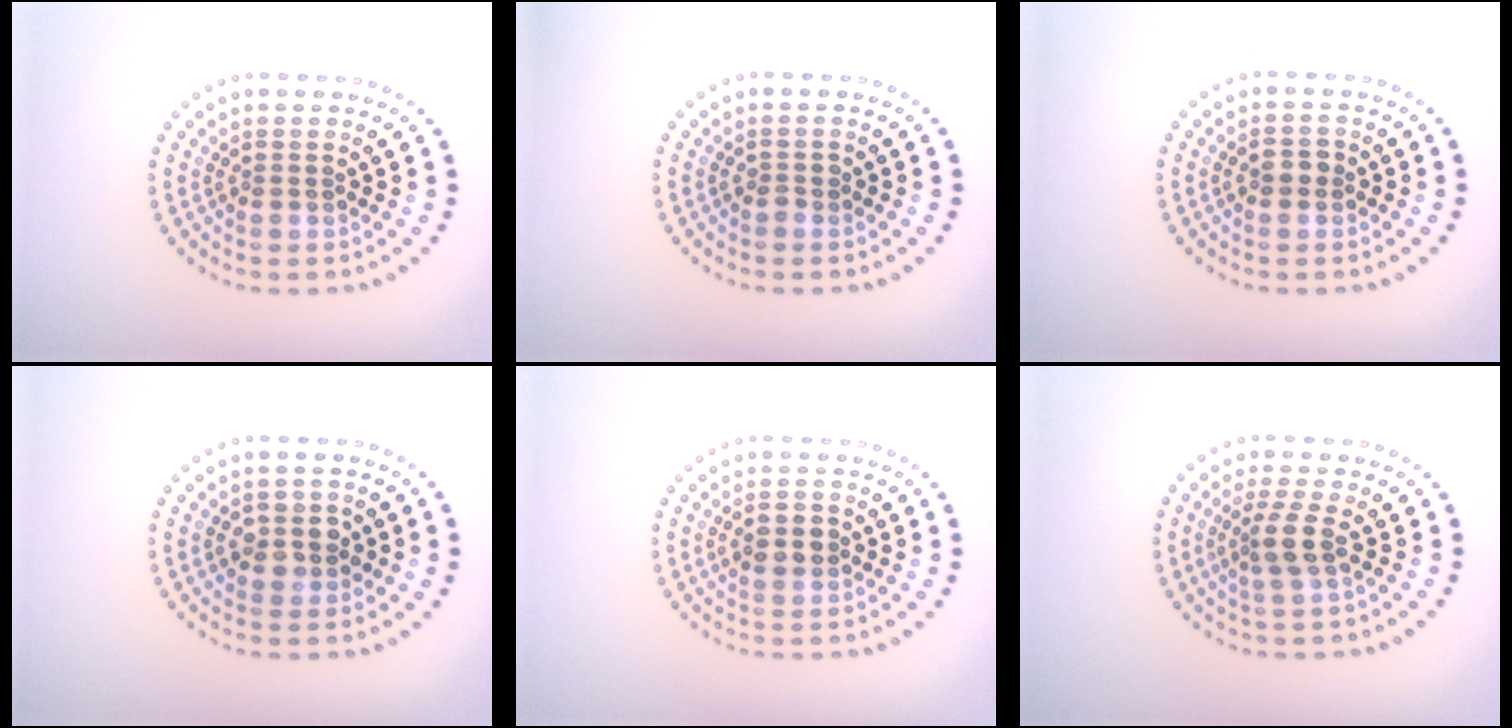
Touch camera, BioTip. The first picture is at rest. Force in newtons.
{"total": 0.6, "press": 0.4, "slide": 0.4}
{"total": 1.7, "press": 1.7, "slide": 0.1}
{"total": 2.7, "press": 2.5, "slide": 0.8}
{"total": 2.6, "press": 2.6, "slide": 0.1}
{"total": 2.6, "press": 2.0, "slide": 1.7}